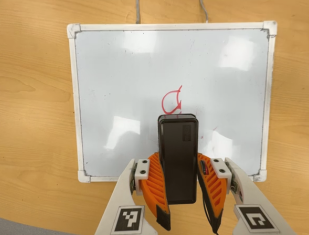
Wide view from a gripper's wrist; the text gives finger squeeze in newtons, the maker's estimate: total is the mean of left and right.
{"total": 8.2, "left": 7.3, "right": 9.2}